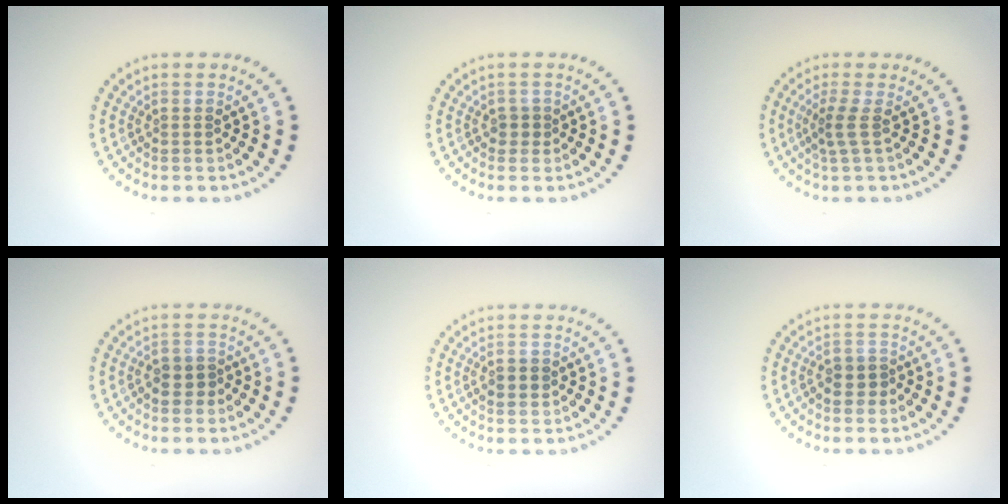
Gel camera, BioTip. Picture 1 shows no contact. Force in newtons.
{"total": 1.0, "press": 0.8, "slide": 0.5}
{"total": 1.9, "press": 1.3, "slide": 1.5}
{"total": 2.0, "press": 1.8, "slide": 0.9}
{"total": 2.0, "press": 2.0, "slide": 0.1}
{"total": 2.0, "press": 1.8, "slide": 0.9}